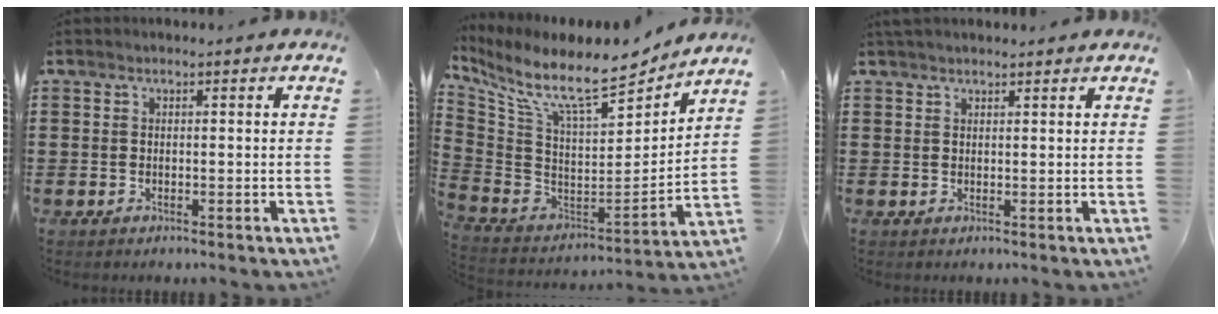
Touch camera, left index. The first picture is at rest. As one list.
[{"total": 10.9, "force": [8.8, 1.9, 6.2], "torque": [-0.148, -0.073, 0.148]}, {"total": 1.6, "force": [1.5, 0.3, 0.5], "torque": [-0.011, 0.003, 0.028]}]